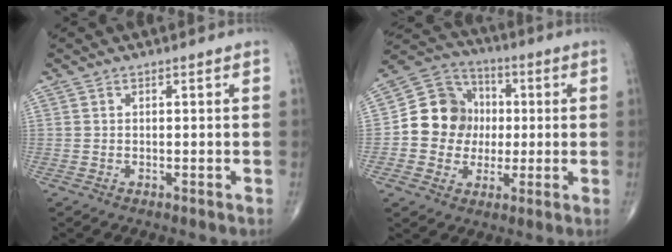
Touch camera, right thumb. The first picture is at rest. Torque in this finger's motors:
{"motor_torque": [1.20, 1.58, 0.36, -0.52, 0.02]}